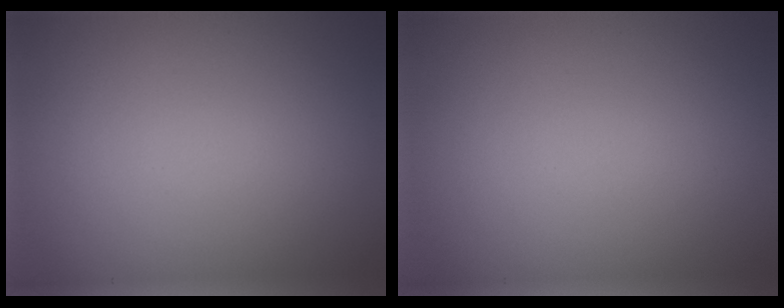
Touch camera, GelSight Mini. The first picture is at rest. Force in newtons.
{"total": 0.0}